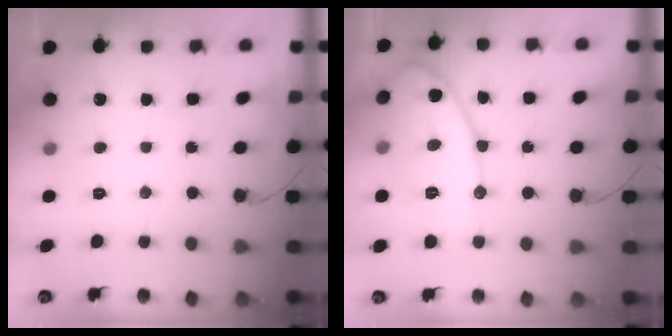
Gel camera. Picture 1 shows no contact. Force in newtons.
{"total": 12.2, "press": 12.1, "slide": 0.6}